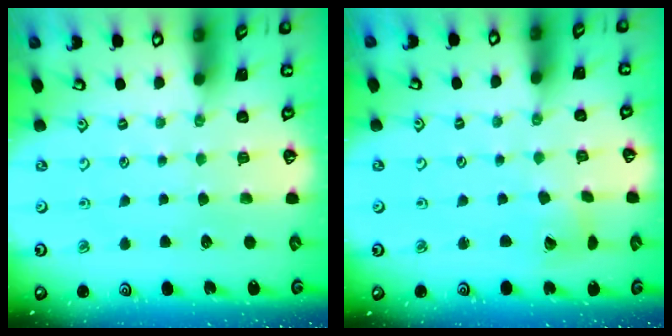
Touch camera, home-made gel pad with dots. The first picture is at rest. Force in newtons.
{"total": 4.9, "press": 4.9, "slide": 0.6}